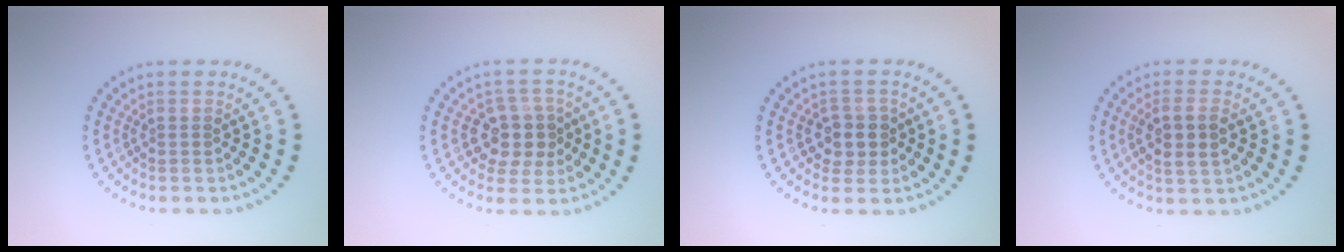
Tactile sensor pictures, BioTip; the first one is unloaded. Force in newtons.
{"total": 4.0, "press": 3.8, "slide": 1.4}
{"total": 2.5, "press": 2.3, "slide": 0.9}
{"total": 2.8, "press": 2.7, "slide": 0.8}